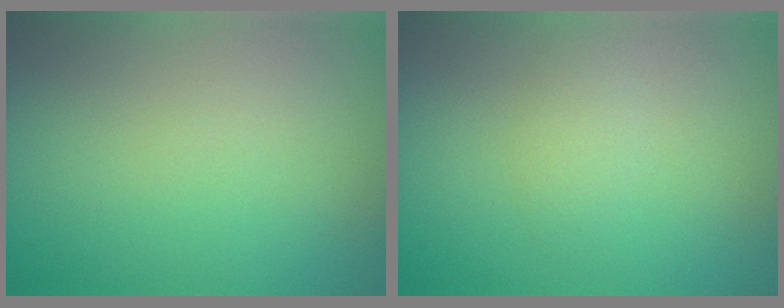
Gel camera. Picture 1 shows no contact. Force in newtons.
{"total": 1.5, "press": 1.5, "slide": 0.0}